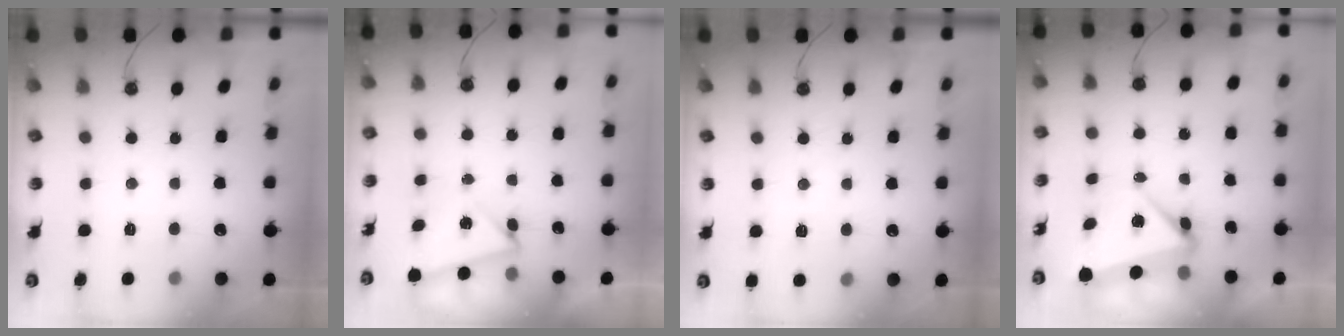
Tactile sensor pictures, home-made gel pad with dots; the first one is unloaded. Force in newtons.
{"total": 4.4, "press": 4.2, "slide": 1.1}
{"total": 2.4, "press": 2.2, "slide": 1.0}
{"total": 5.5, "press": 5.5, "slide": 0.7}